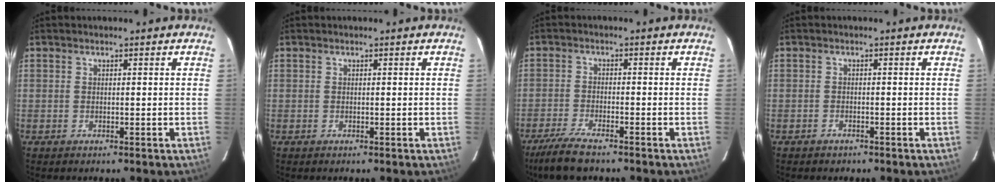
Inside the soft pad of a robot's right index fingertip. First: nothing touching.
{"total": 0.0}
{"total": 6.9, "force": [-5.5, 0.9, 4.1], "torque": [-0.079, -0.019, -0.097]}
{"total": 1.1, "force": [-0.9, 0.6, 0.0], "torque": [-0.005, 0.002, -0.013]}